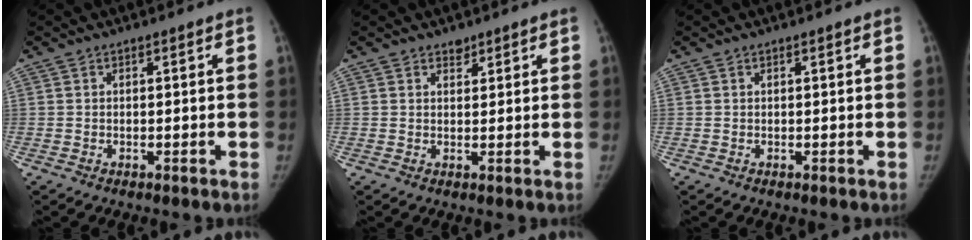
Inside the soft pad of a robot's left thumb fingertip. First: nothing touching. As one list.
[{"total": 1.8, "force": [1.4, 1.0, 0.4], "torque": [0.005, -0.011, 0.021]}, {"total": 0.0}]